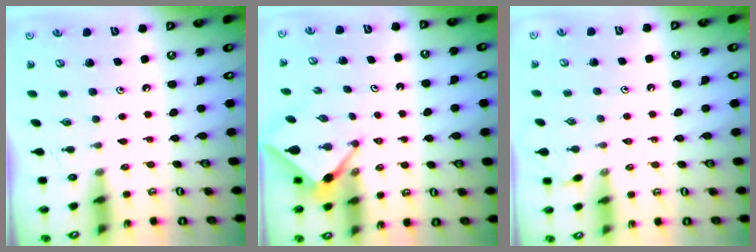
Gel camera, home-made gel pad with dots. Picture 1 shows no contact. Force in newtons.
{"total": 3.9, "press": 3.9, "slide": 0.3}
{"total": 2.4, "press": 2.4, "slide": 0.3}